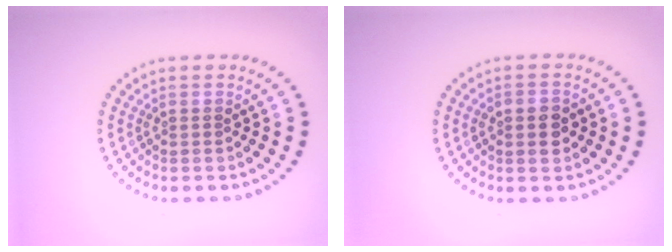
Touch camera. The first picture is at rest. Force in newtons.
{"total": 2.8, "press": 2.8, "slide": 0.1}